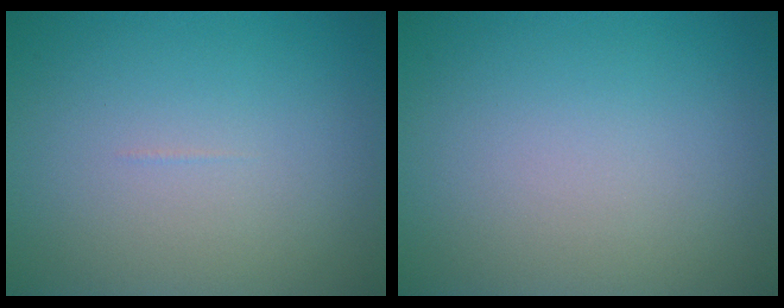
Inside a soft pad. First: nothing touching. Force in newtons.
{"total": 0.0}